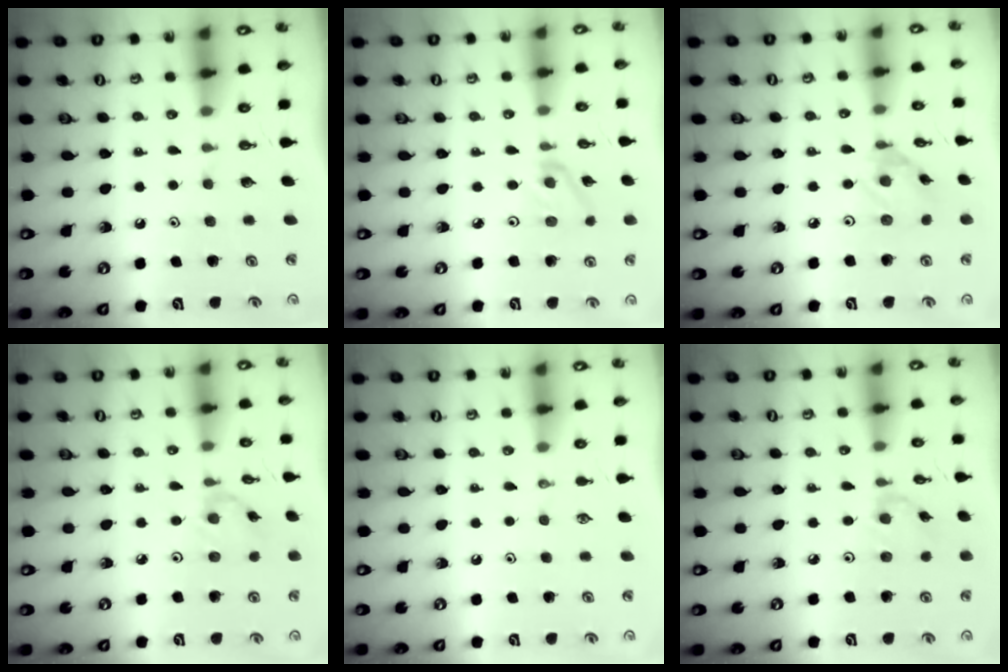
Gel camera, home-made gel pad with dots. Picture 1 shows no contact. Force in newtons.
{"total": 2.6, "press": 2.6, "slide": 0.4}
{"total": 3.7, "press": 3.7, "slide": 0.1}
{"total": 3.0, "press": 2.9, "slide": 0.4}
{"total": 0.0}
{"total": 2.0, "press": 2.0, "slide": 0.4}